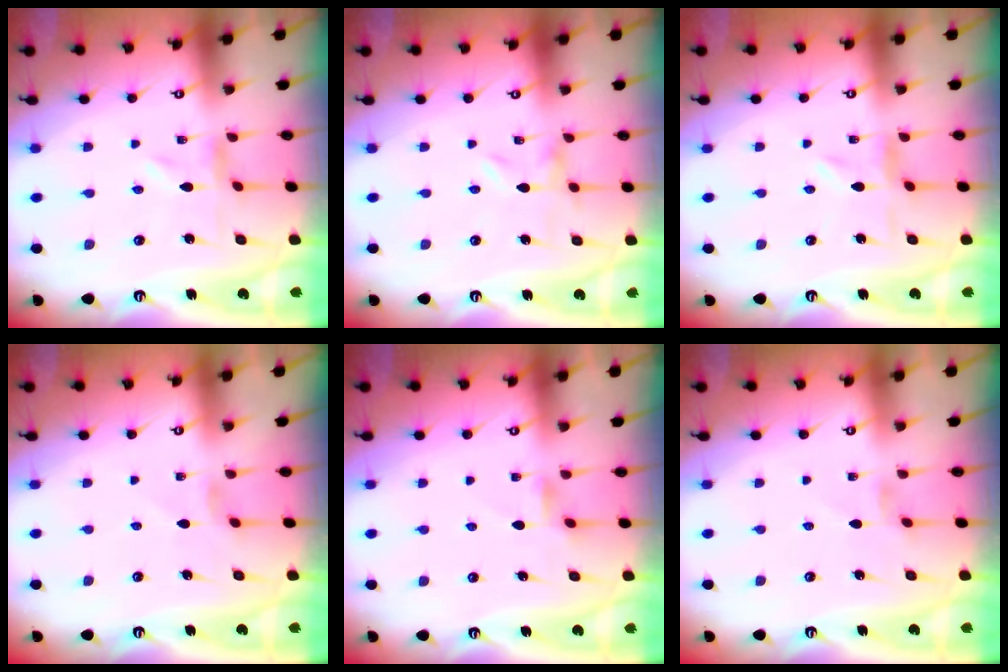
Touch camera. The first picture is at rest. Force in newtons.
{"total": 0.0}
{"total": 0.8, "press": 0.8, "slide": 0.2}
{"total": 0.9, "press": 0.8, "slide": 0.3}
{"total": 2.5, "press": 2.5, "slide": 0.4}
{"total": 0.5, "press": 0.4, "slide": 0.3}